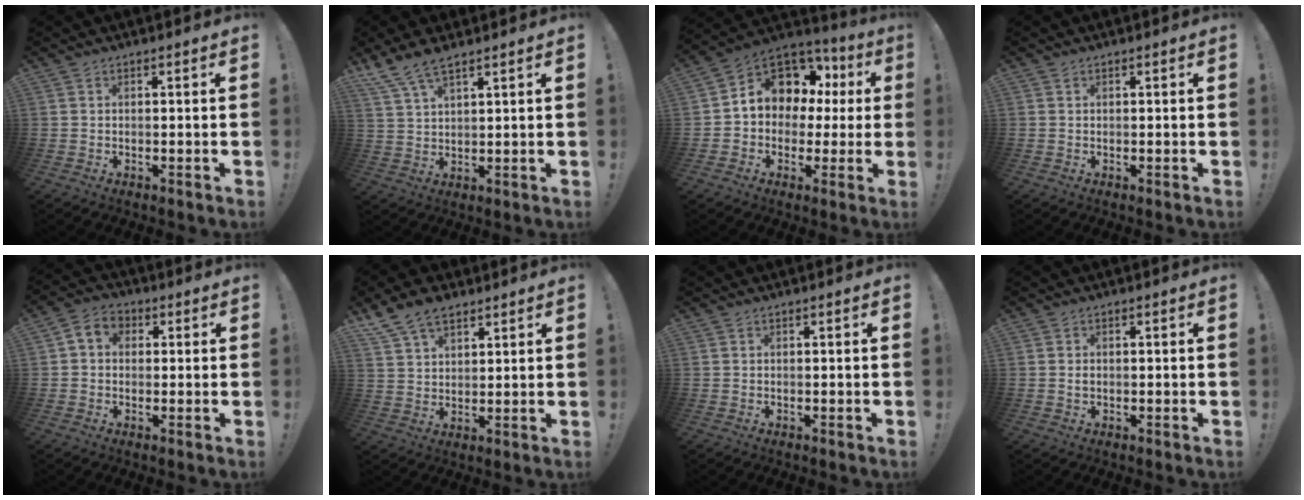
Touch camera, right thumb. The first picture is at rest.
{"total": 6.4, "force": [5.1, 1.2, 3.6], "torque": [-0.083, -0.019, 0.099]}
{"total": 11.1, "force": [4.0, 9.0, 5.2], "torque": [-0.082, -0.025, 0.082]}
{"total": 0.0}
{"total": 5.0, "force": [0.6, 4.1, 2.8], "torque": [-0.042, 0.006, 0.013]}
{"total": 9.1, "force": [6.6, 4.7, 4.1], "torque": [-0.076, -0.029, 0.130]}
{"total": 0.0}
{"total": 0.6, "force": [-0.1, 0.5, 0.2], "torque": [-0.011, 0.005, 0.000]}